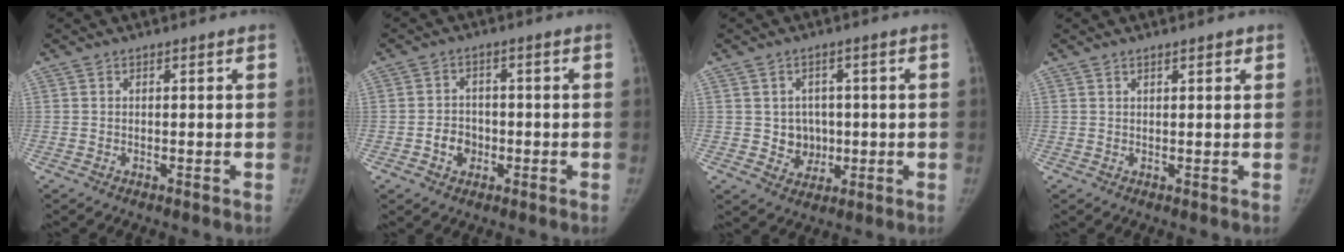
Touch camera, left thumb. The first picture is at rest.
{"total": 4.4, "force": [-1.4, 3.7, 2.0], "torque": [-0.011, 0.013, -0.024]}
{"total": 5.4, "force": [0.0, 4.9, 2.1], "torque": [0.000, 0.005, 0.006]}
{"total": 1.5, "force": [1.1, 0.5, 1.0], "torque": [-0.012, -0.004, 0.014]}